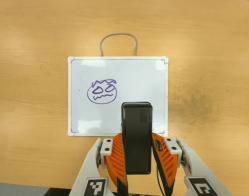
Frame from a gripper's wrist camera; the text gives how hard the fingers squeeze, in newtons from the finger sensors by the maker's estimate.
{"total": 4.5, "left": 3.4, "right": 5.6}